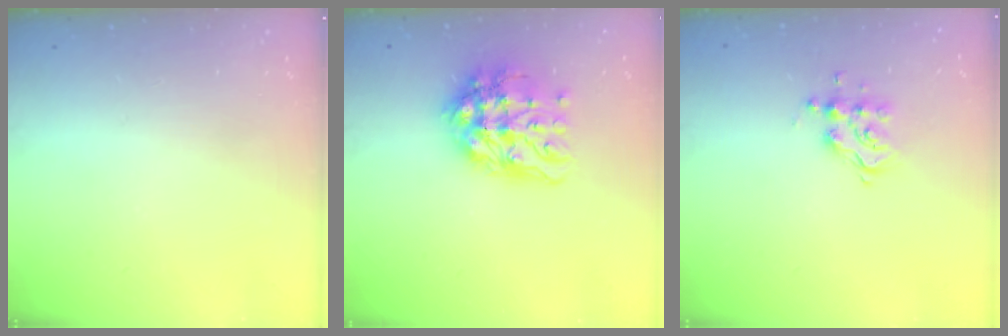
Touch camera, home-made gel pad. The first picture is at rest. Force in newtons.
{"total": 14.2, "press": 14.1, "slide": 1.7}
{"total": 8.9, "press": 8.8, "slide": 0.8}